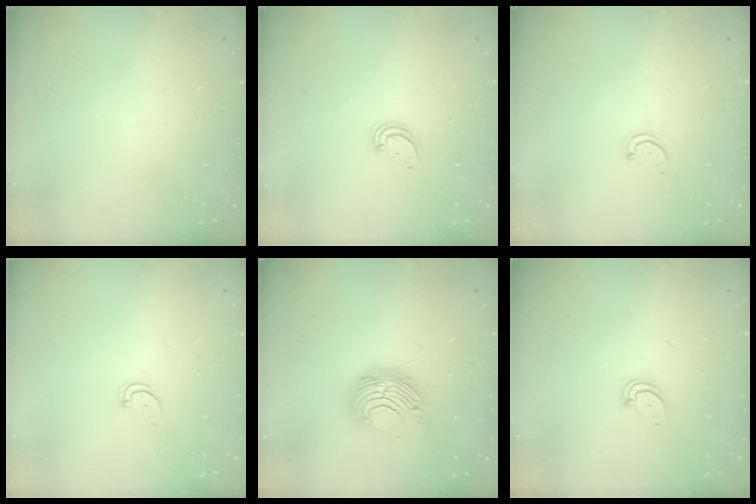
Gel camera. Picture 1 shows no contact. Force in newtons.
{"total": 2.8, "press": 2.8, "slide": 0.2}
{"total": 1.6, "press": 1.6, "slide": 0.4}
{"total": 2.3, "press": 2.3, "slide": 0.2}
{"total": 8.9, "press": 8.9, "slide": 0.1}
{"total": 2.9, "press": 2.9, "slide": 0.2}